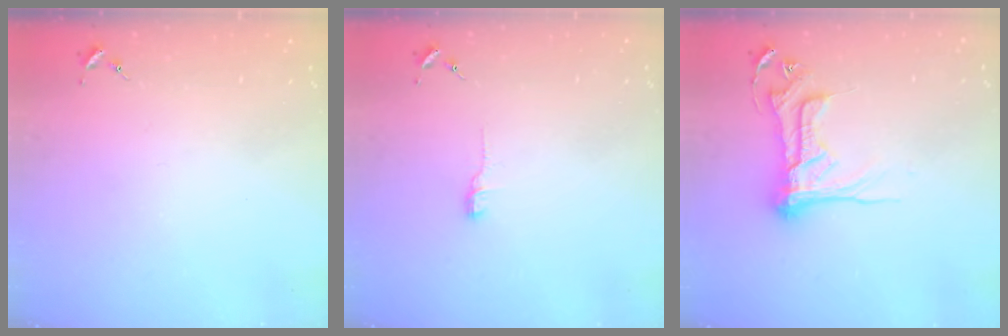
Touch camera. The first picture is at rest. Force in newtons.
{"total": 6.1, "press": 6.1, "slide": 0.6}
{"total": 14.7, "press": 14.6, "slide": 1.7}